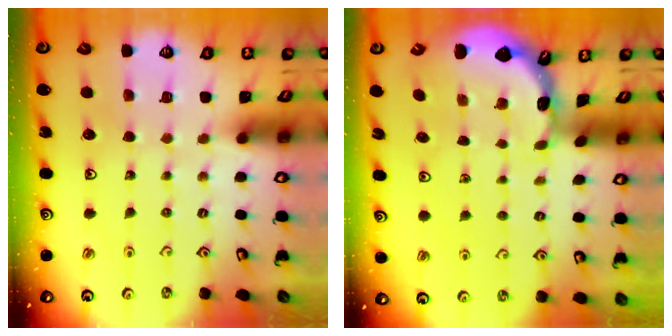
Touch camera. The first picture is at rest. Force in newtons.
{"total": 1.8, "press": 1.8, "slide": 0.1}